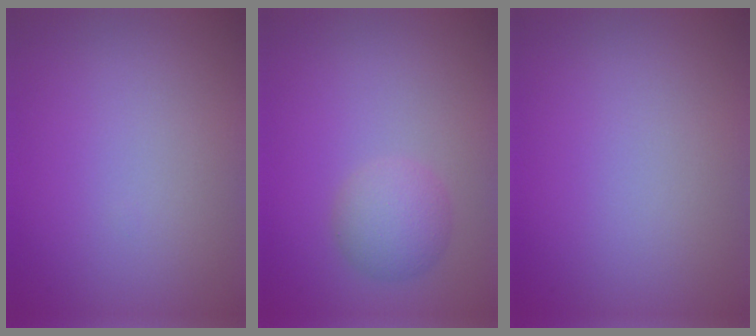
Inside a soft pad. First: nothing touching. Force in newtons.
{"total": 2.7, "press": 2.7, "slide": 0.1}
{"total": 0.0}